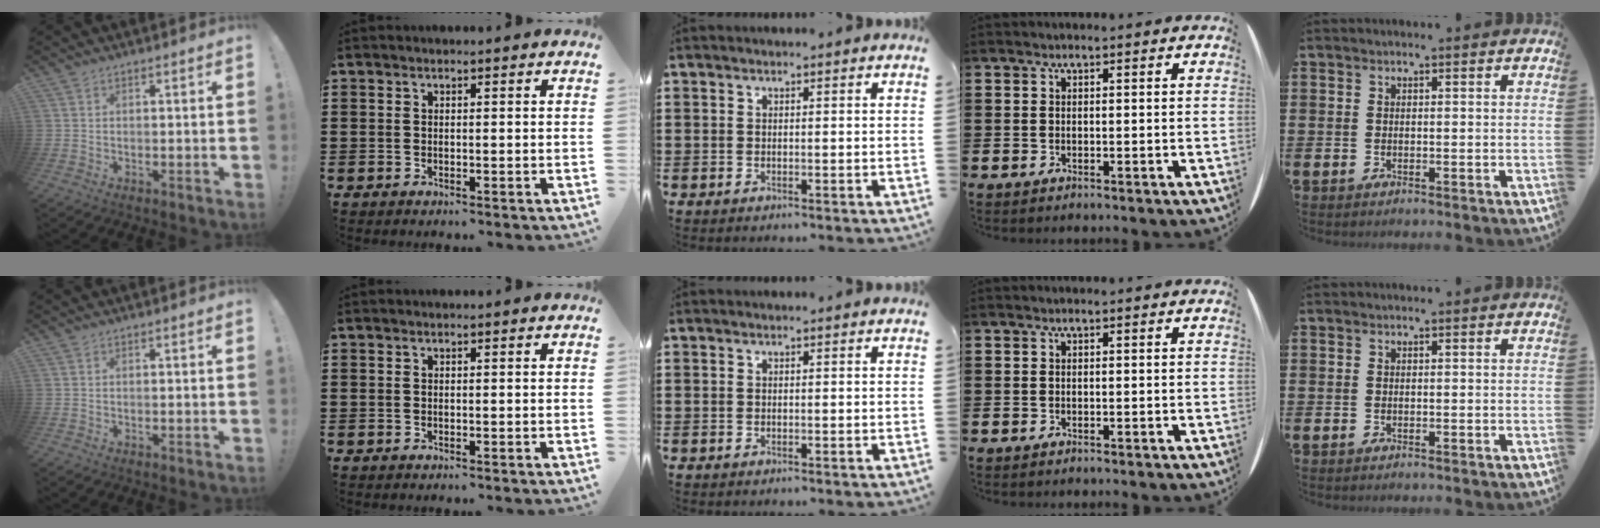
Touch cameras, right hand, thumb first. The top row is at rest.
{}